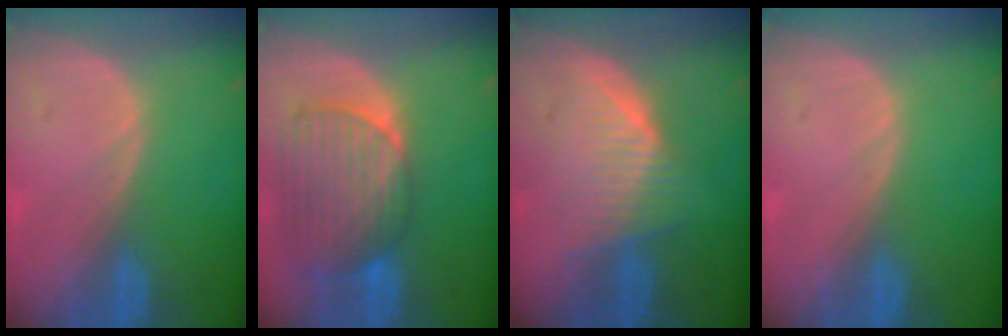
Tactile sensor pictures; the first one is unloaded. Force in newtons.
{"total": 10.0, "press": 8.6, "slide": 5.0}
{"total": 6.4, "press": 6.2, "slide": 1.7}
{"total": 0.0}